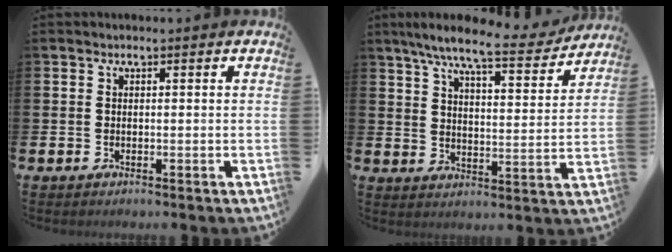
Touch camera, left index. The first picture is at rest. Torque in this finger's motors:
{"motor_torque": [1.08, -1.06, 0.85, 0.21]}